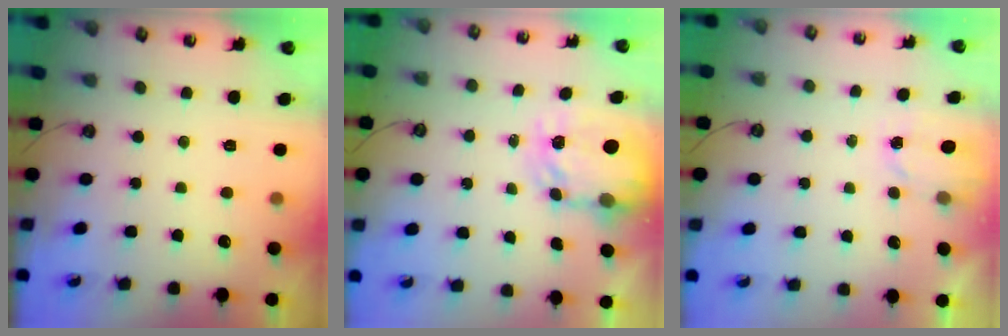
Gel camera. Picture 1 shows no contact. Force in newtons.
{"total": 5.5, "press": 5.4, "slide": 0.6}
{"total": 1.5, "press": 1.5, "slide": 0.3}